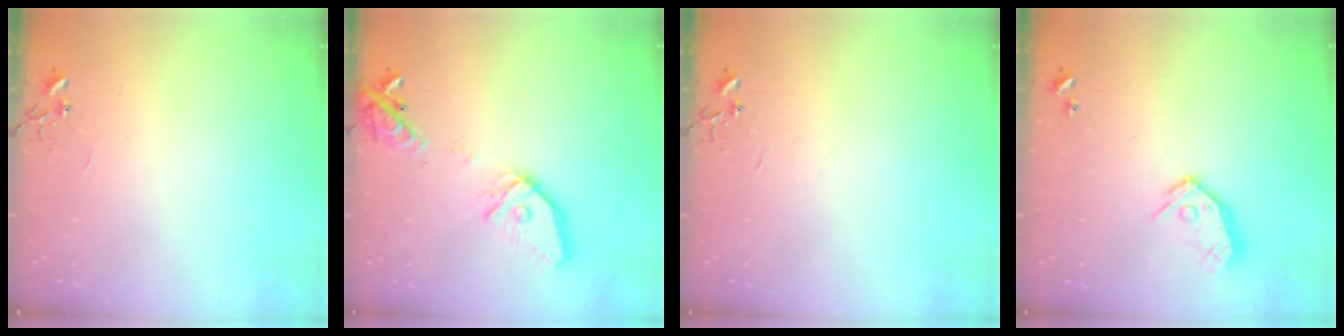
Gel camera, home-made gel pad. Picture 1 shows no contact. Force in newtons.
{"total": 17.0, "press": 16.8, "slide": 2.6}
{"total": 0.0}
{"total": 11.0, "press": 10.9, "slide": 1.2}